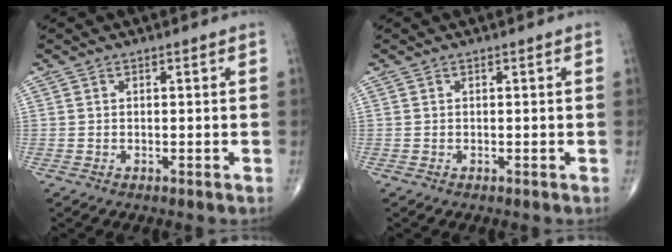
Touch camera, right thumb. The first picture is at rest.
{"total": 0.0}